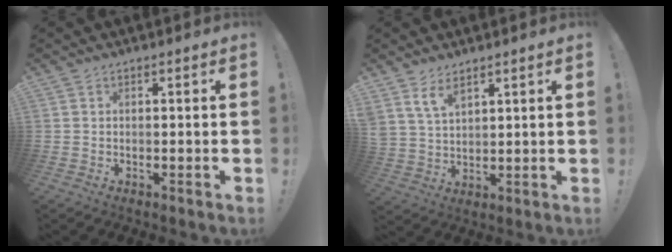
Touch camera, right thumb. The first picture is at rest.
{"total": 6.4, "force": [4.6, 2.9, 3.3], "torque": [-0.063, -0.022, 0.088]}